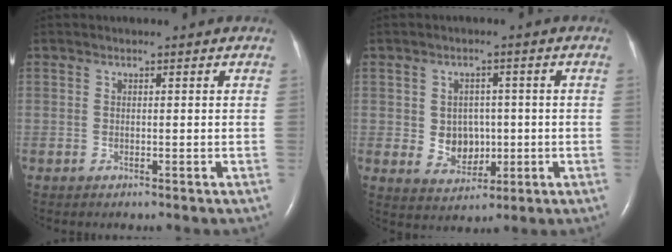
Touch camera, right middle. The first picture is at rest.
{"total": 5.4, "force": [-0.2, 4.4, 3.1], "torque": [-0.049, 0.008, 0.009]}